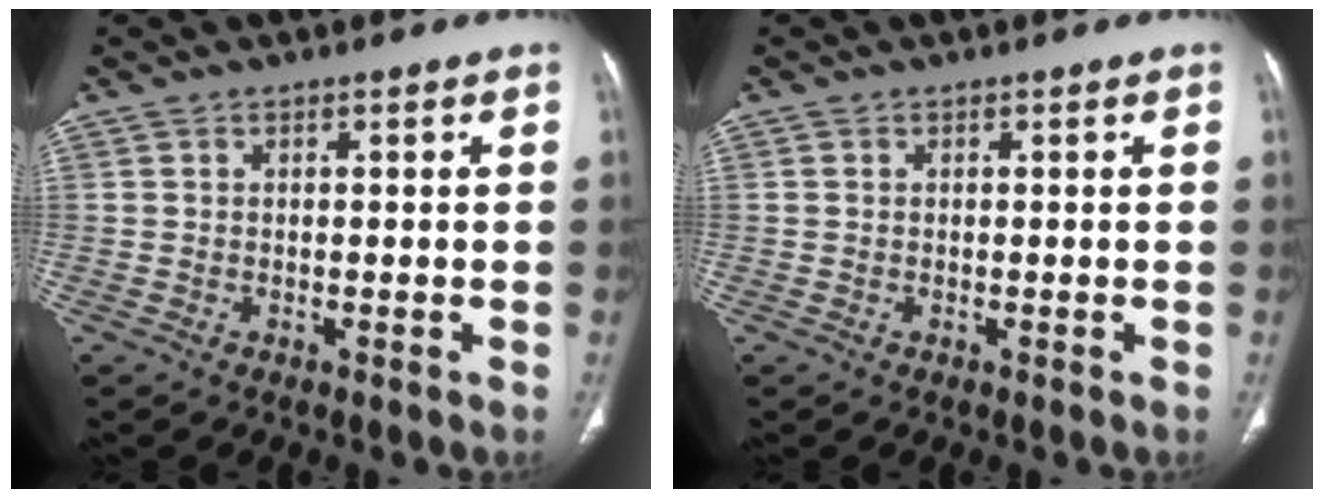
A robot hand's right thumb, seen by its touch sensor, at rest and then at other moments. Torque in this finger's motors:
{"motor_torque": [-0.45, 0.11, -0.38, 0.07, 0.00]}